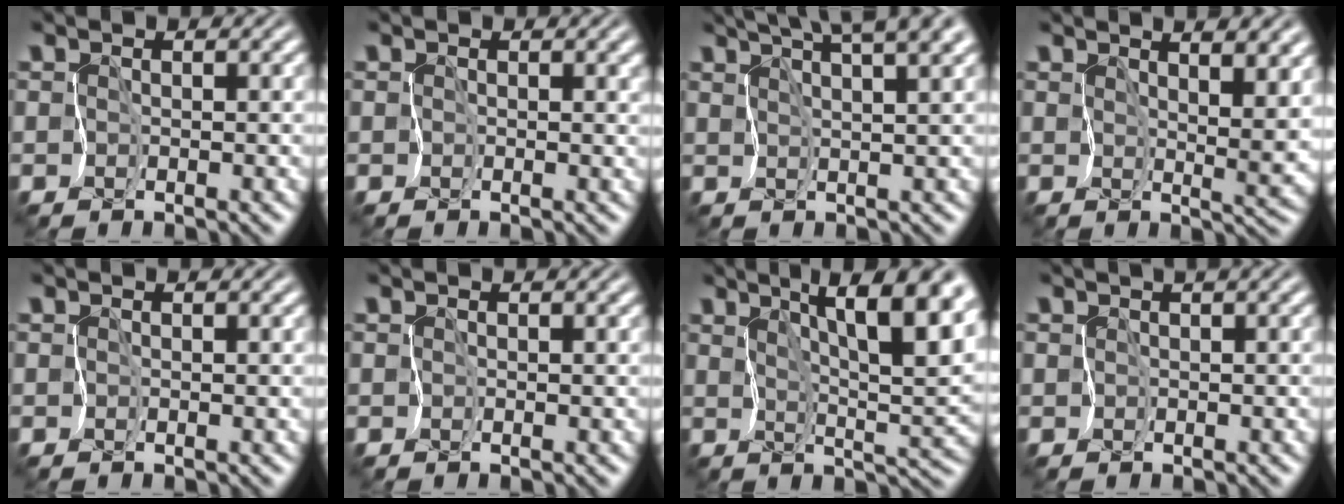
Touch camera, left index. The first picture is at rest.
{"total": 0.7, "force": [0.4, 0.3, 0.5], "torque": [-0.005, -0.002, 0.004]}
{"total": 9.2, "force": [6.5, 2.6, 6.0], "torque": [-0.092, 0.030, 0.081]}
{"total": 7.9, "force": [4.6, 3.0, 5.7], "torque": [-0.079, 0.008, 0.067]}
{"total": 0.0}
{"total": 0.0}
{"total": 10.5, "force": [5.2, 3.1, 8.5], "torque": [-0.115, 0.008, 0.071]}
{"total": 1.4, "force": [0.9, 0.3, 1.0], "torque": [-0.012, 0.006, 0.010]}